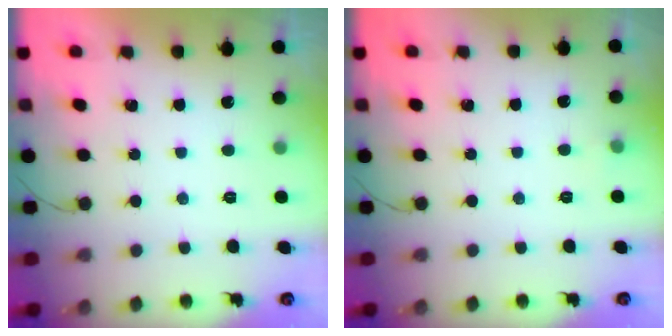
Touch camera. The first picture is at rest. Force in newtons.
{"total": 2.9, "press": 2.6, "slide": 1.2}